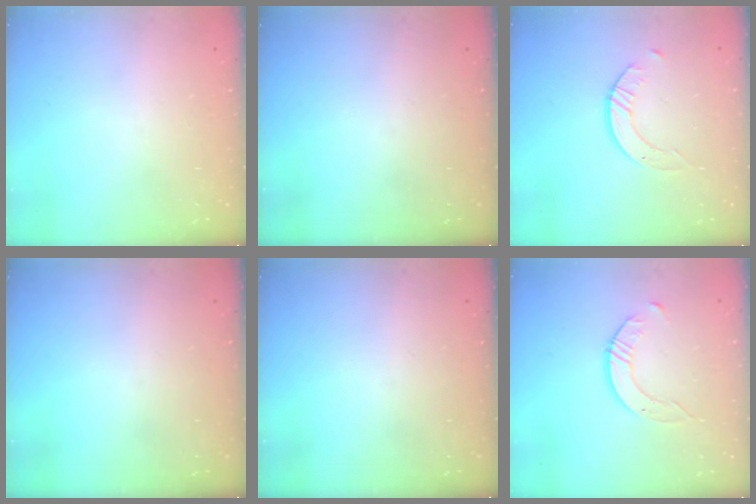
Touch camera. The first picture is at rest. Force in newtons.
{"total": 0.0}
{"total": 2.5, "press": 2.5, "slide": 0.3}
{"total": 0.0}
{"total": 0.0}
{"total": 3.4, "press": 3.3, "slide": 0.4}